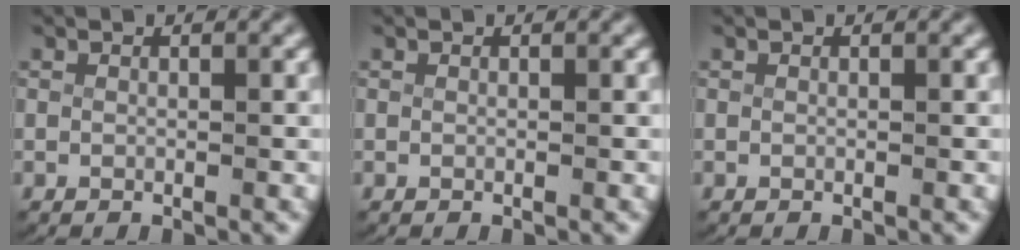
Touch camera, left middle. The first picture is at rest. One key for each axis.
{"total": 0.0}
{"total": 0.0}